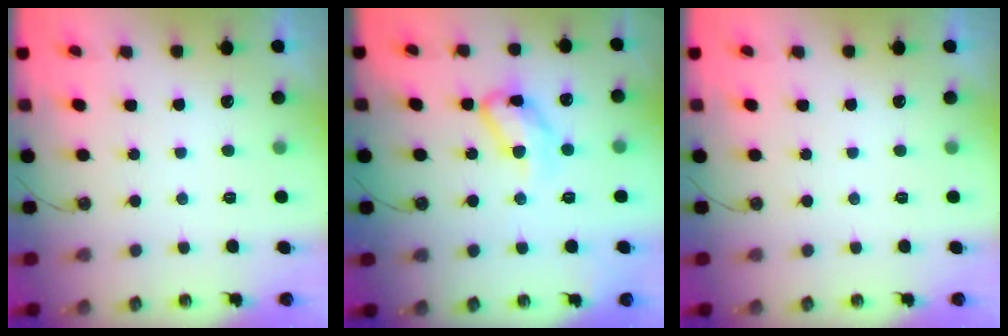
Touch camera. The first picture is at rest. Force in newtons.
{"total": 12.5, "press": 12.5, "slide": 0.5}
{"total": 0.0}